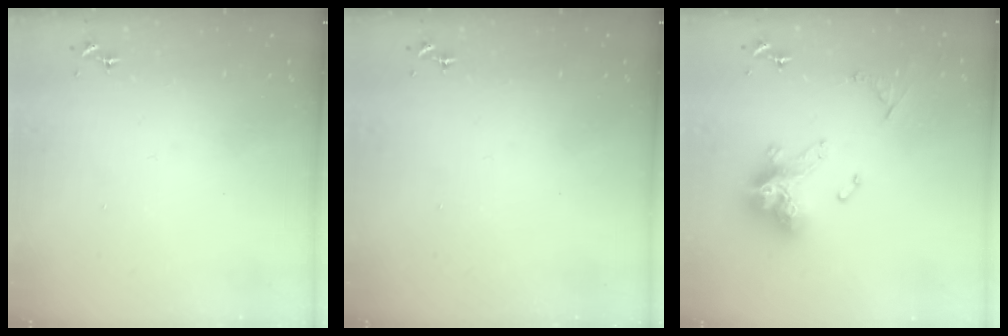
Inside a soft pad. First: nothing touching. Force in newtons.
{"total": 0.0}
{"total": 16.0, "press": 16.0, "slide": 1.4}